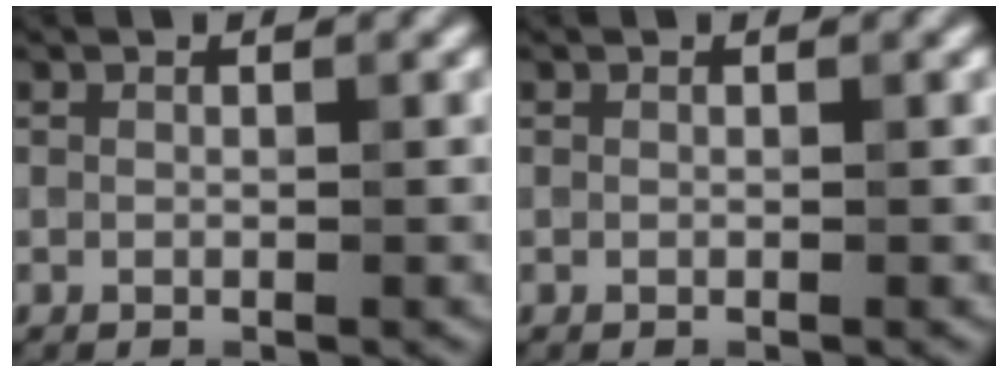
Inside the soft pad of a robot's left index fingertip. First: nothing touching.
{"total": 0.0}